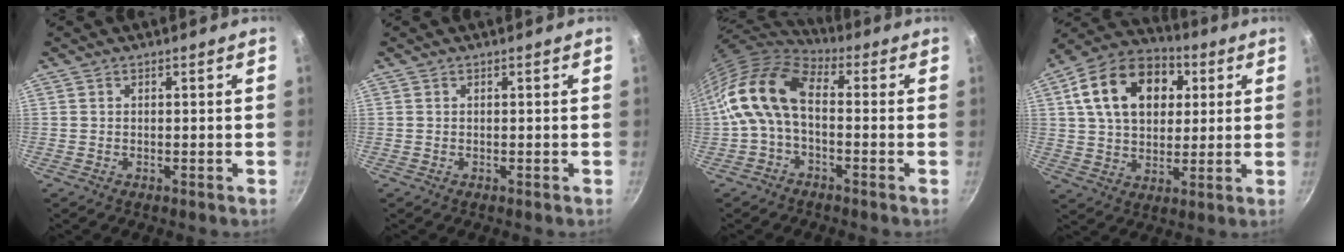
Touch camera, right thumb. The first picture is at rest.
{"total": 0.0}
{"total": 12.9, "force": [-0.5, 7.6, 10.5], "torque": [-0.193, 0.033, -0.027]}
{"total": 19.1, "force": [5.5, 13.3, 12.6], "torque": [-0.188, 0.015, 0.080]}